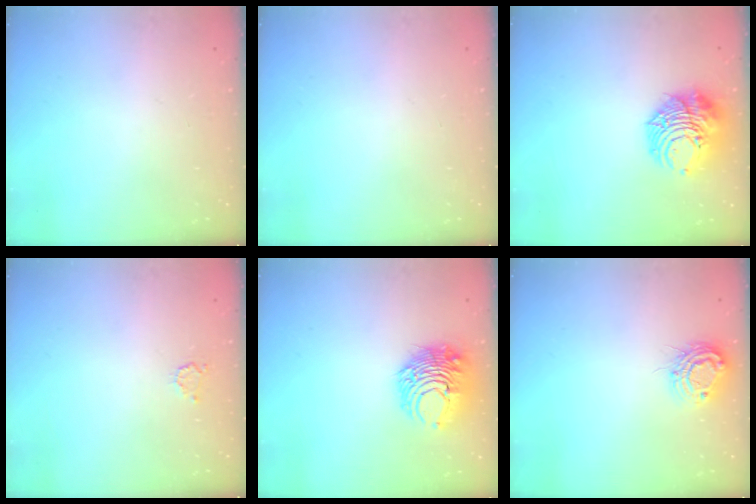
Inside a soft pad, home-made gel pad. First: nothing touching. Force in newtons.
{"total": 0.0}
{"total": 10.1, "press": 10.0, "slide": 1.3}
{"total": 3.5, "press": 3.4, "slide": 0.5}
{"total": 10.7, "press": 10.7, "slide": 0.6}
{"total": 9.8, "press": 9.8, "slide": 0.8}